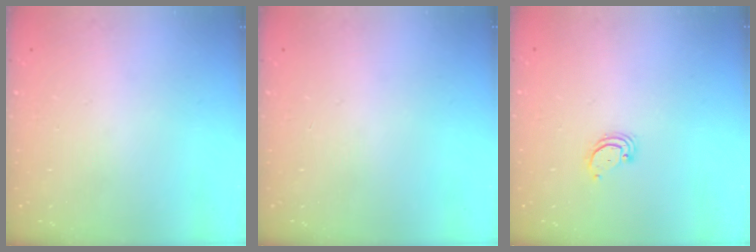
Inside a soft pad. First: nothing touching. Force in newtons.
{"total": 0.0}
{"total": 2.3, "press": 2.3, "slide": 0.2}